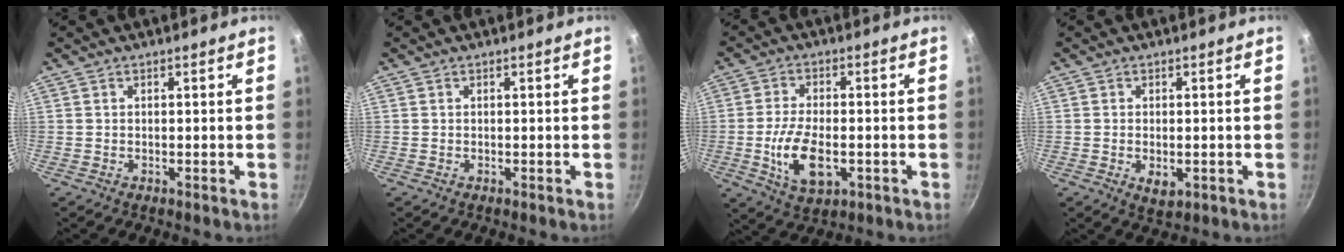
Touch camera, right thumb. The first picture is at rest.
{"total": 0.0}
{"total": 9.9, "force": [-2.2, 5.2, 8.1], "torque": [-0.148, 0.002, -0.033]}
{"total": 3.2, "force": [-0.8, 1.8, 2.5], "torque": [-0.039, -0.003, -0.007]}